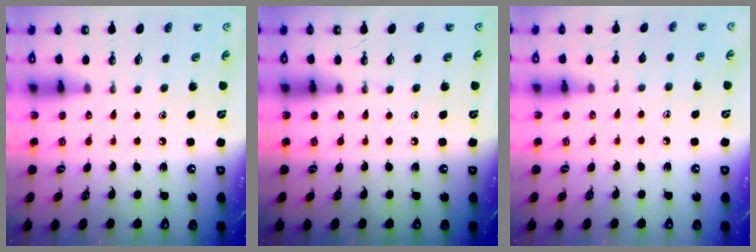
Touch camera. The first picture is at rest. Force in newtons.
{"total": 0.0}
{"total": 5.3, "press": 5.2, "slide": 0.5}